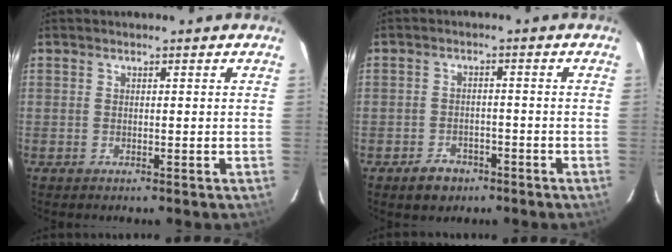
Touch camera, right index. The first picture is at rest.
{"total": 4.8, "force": [-3.1, 3.4, 1.3], "torque": [-0.036, 0.012, -0.039]}